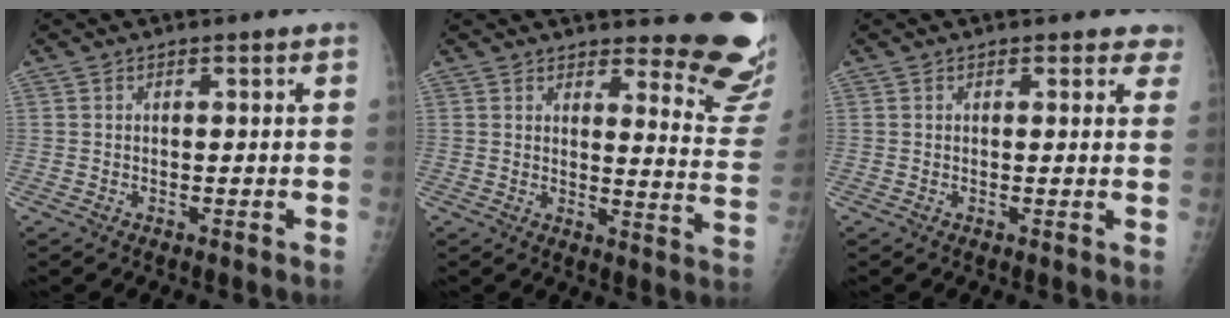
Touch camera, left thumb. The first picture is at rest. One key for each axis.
{"total": 13.9, "fx": 12.5, "fy": 2.7, "fz": 5.3, "tx": -0.026, "ty": -0.138, "tz": 0.131}
{"total": 2.8, "fx": 2.2, "fy": 1.6, "fz": 0.8, "tx": 0.027, "ty": -0.007, "tz": 0.013}